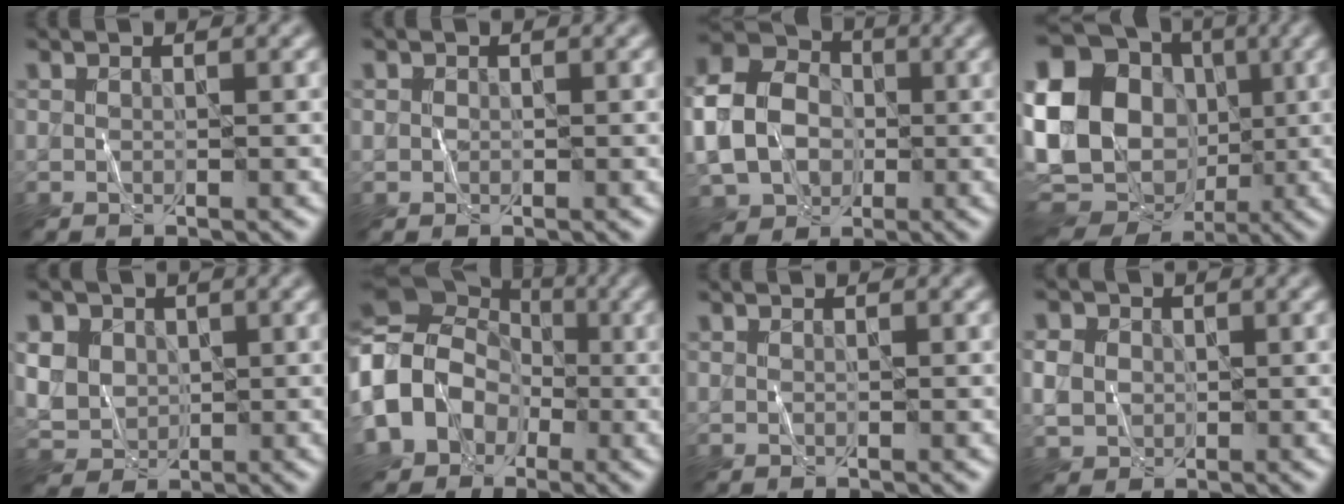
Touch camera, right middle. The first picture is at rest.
{"total": 0.6, "force": [0.1, 0.5, 0.1], "torque": [0.001, -0.001, -0.001]}
{"total": 9.3, "force": [-0.9, 7.5, 5.4], "torque": [-0.122, -0.006, -0.022]}
{"total": 23.7, "force": [1.3, 20.7, 11.5], "torque": [-0.247, 0.042, -0.025]}
{"total": 7.2, "force": [2.4, 6.0, 3.2], "torque": [-0.084, 0.022, 0.040]}
{"total": 13.8, "force": [-2.7, 11.8, 6.5], "torque": [-0.157, 0.000, -0.087]}
{"total": 0.0}
{"total": 2.9, "force": [0.1, 2.6, 1.2], "torque": [-0.031, 0.001, 0.000]}